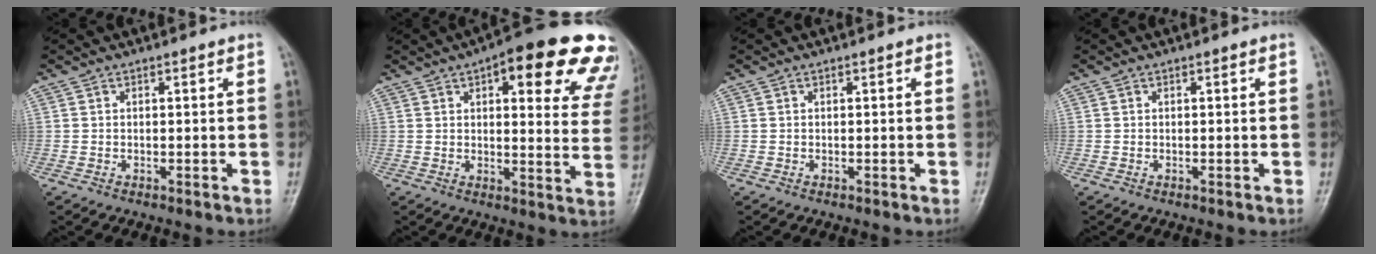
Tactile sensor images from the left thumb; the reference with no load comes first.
{"total": 22.8, "force": [12.8, 7.6, 17.2], "torque": [-0.175, -0.023, 0.140]}
{"total": 0.0}
{"total": 0.0}